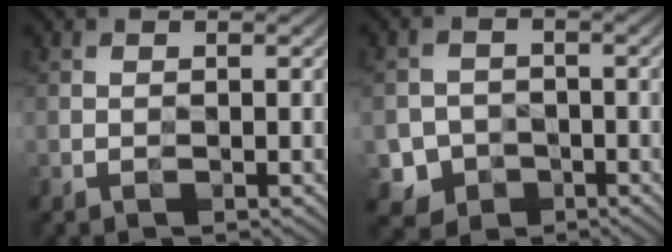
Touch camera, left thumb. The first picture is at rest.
{"total": 4.0, "force": [-1.9, 3.5, 0.7], "torque": [-0.011, -0.002, -0.039]}